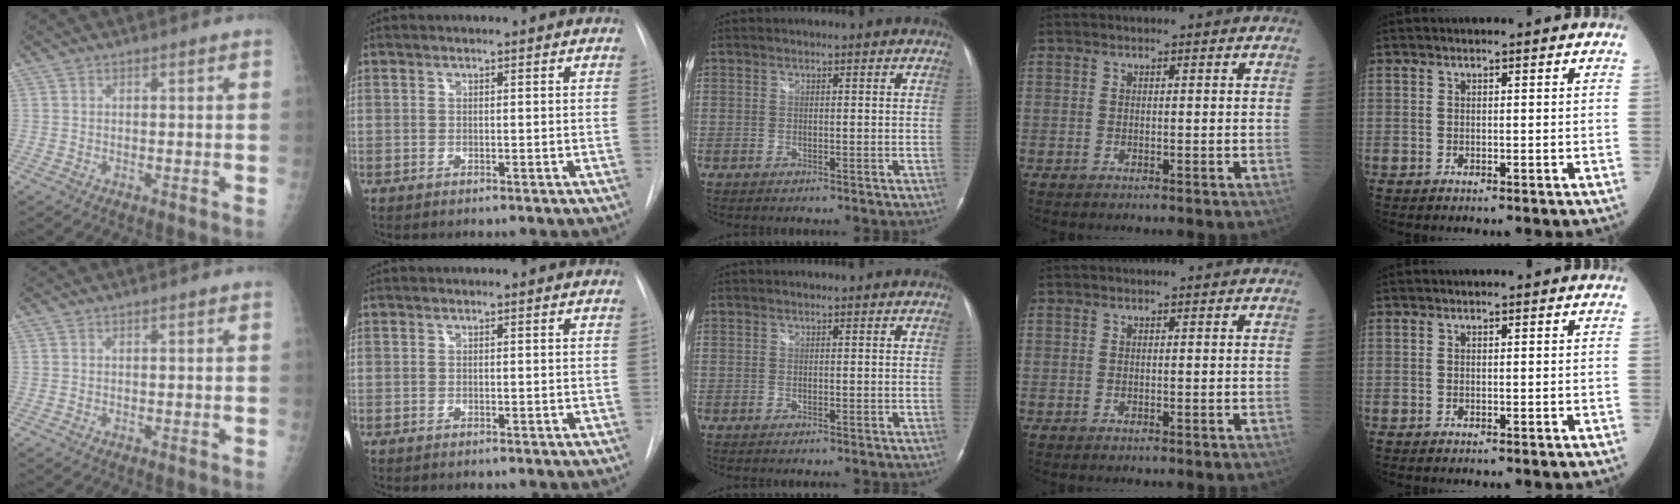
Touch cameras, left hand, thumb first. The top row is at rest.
{}